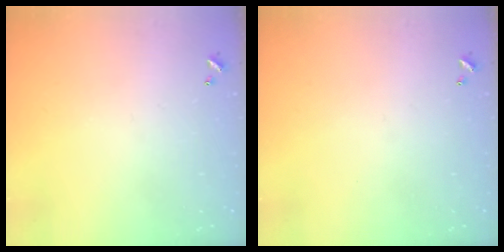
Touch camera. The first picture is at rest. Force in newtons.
{"total": 0.0}